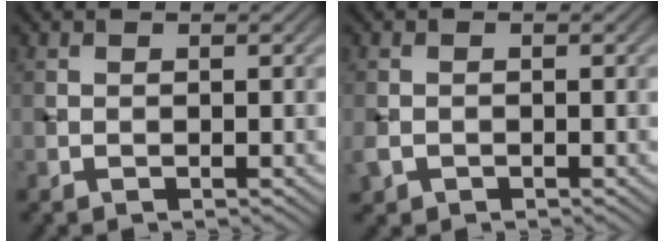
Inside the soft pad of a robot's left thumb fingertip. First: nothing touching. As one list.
[{"total": 1.7, "force": [-0.7, 1.3, 0.8], "torque": [-0.021, -0.008, -0.016]}]